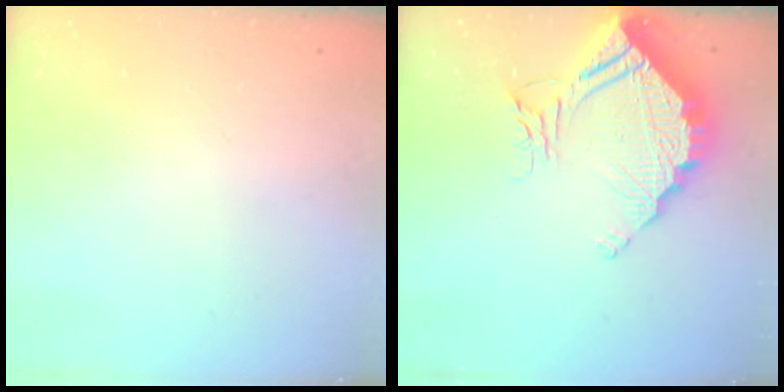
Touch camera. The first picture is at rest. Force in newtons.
{"total": 13.4, "press": 13.3, "slide": 1.2}